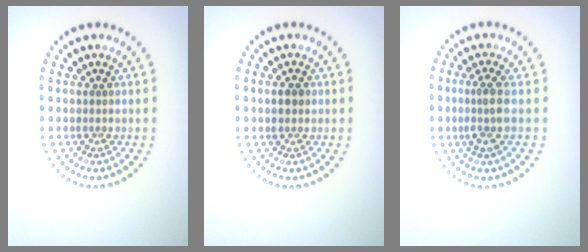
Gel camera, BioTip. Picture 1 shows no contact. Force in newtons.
{"total": 1.2, "press": 1.2, "slide": 0.1}
{"total": 2.3, "press": 1.9, "slide": 1.3}